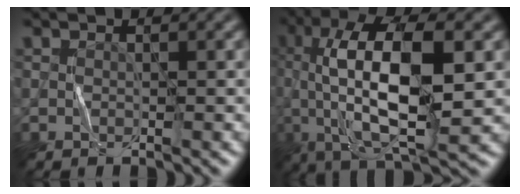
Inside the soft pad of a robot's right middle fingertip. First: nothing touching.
{"total": 12.4, "force": [0.4, 4.2, 11.7], "torque": [-0.217, 0.012, 0.004]}